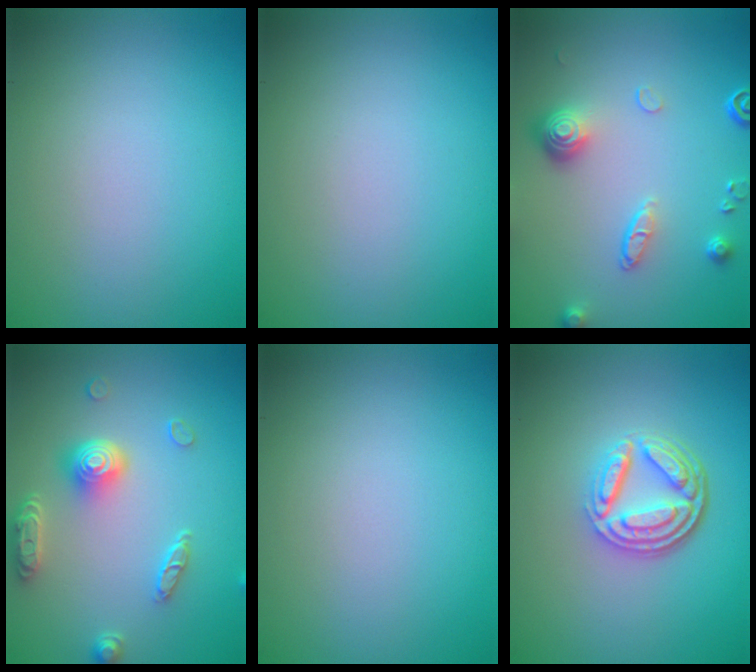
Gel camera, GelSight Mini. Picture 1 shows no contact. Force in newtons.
{"total": 0.0}
{"total": 4.2, "press": 3.2, "slide": 2.7}
{"total": 4.6, "press": 3.6, "slide": 2.9}
{"total": 0.0}
{"total": 4.9, "press": 3.5, "slide": 3.4}